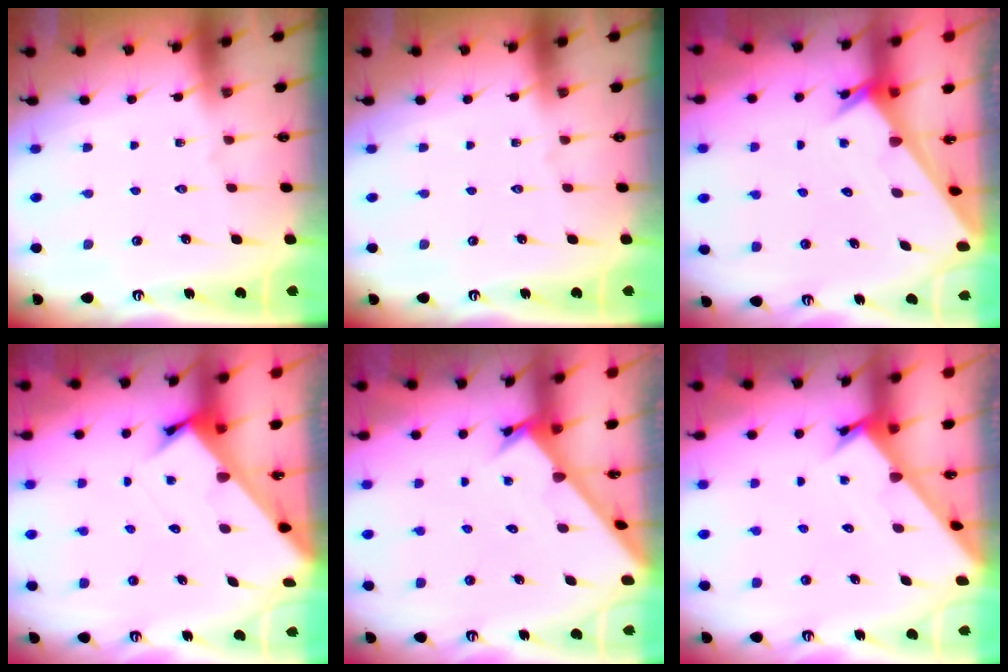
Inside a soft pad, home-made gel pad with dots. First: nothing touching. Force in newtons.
{"total": 0.0}
{"total": 3.3, "press": 3.3, "slide": 0.3}
{"total": 3.4, "press": 3.4, "slide": 0.2}
{"total": 2.3, "press": 2.3, "slide": 0.1}
{"total": 2.2, "press": 2.2, "slide": 0.1}